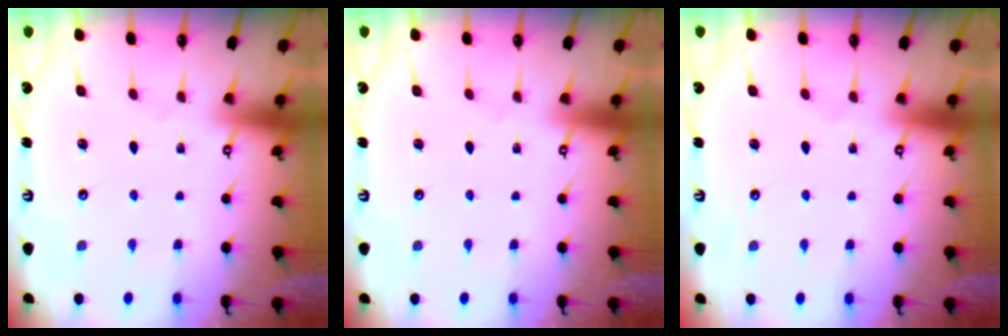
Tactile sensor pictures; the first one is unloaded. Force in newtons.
{"total": 0.0}
{"total": 0.0}